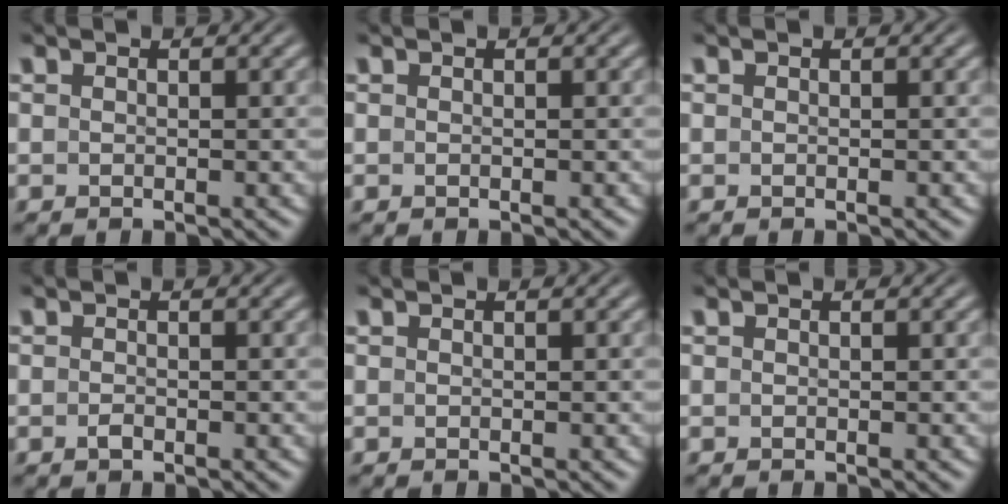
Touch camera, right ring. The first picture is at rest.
{"total": 0.0}
{"total": 0.0}
{"total": 0.7, "force": [-0.6, -0.2, 0.3], "torque": [-0.006, -0.004, -0.006]}
{"total": 0.0}
{"total": 0.0}